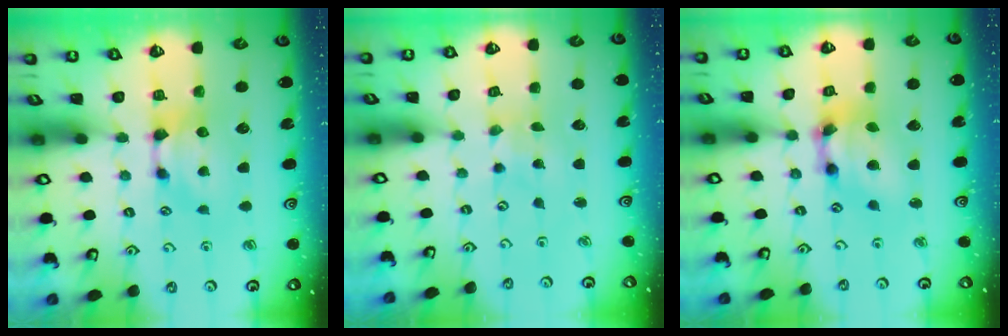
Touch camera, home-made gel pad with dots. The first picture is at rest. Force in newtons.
{"total": 4.9, "press": 4.9, "slide": 0.3}
{"total": 8.4, "press": 7.8, "slide": 2.9}